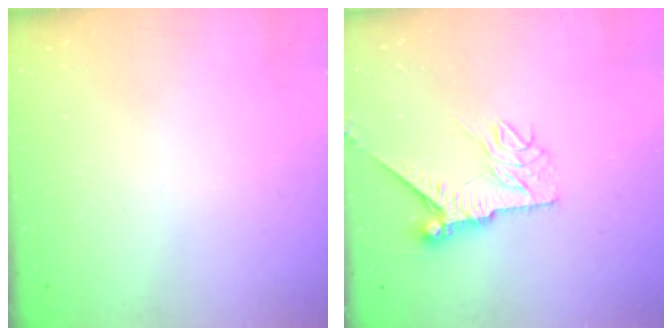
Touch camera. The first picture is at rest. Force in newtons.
{"total": 8.1, "press": 8.1, "slide": 0.5}